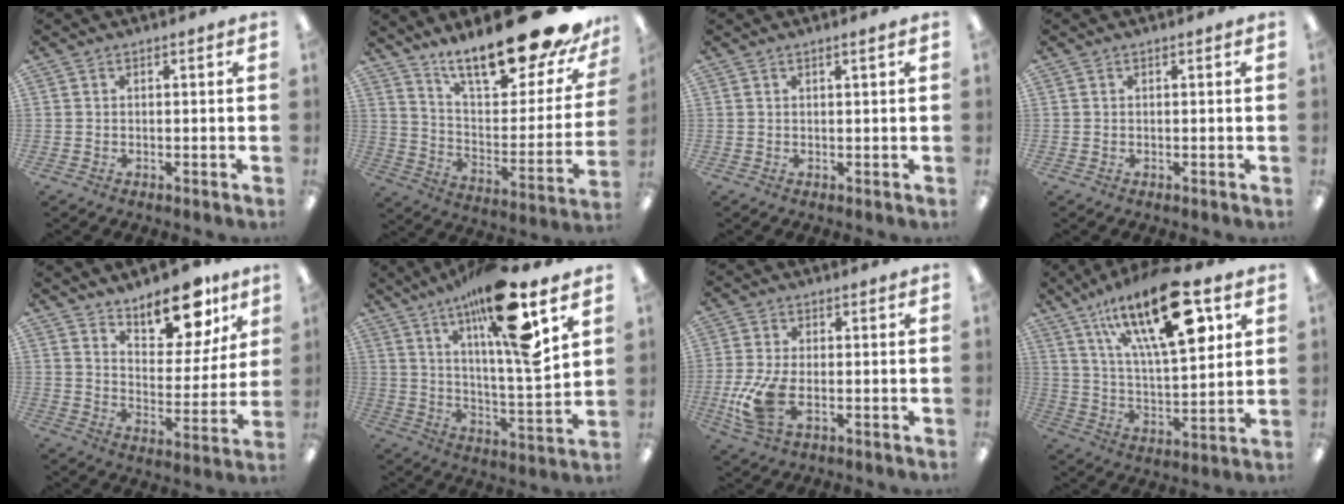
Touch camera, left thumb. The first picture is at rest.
{"total": 26.2, "force": [19.4, 7.3, 16.0], "torque": [-0.231, -0.134, 0.317]}
{"total": 1.4, "force": [0.7, 0.1, 1.2], "torque": [-0.023, 0.000, 0.012]}
{"total": 0.0}
{"total": 14.8, "force": [11.5, 6.2, 7.0], "torque": [-0.085, -0.075, 0.198]}
{"total": 19.9, "force": [12.2, 3.7, 15.2], "torque": [-0.257, -0.060, 0.187]}
{"total": 10.9, "force": [-2.4, 5.5, 9.1], "torque": [-0.186, -0.009, -0.039]}
{"total": 24.5, "force": [13.0, 9.0, 18.8], "torque": [-0.298, -0.058, 0.208]}